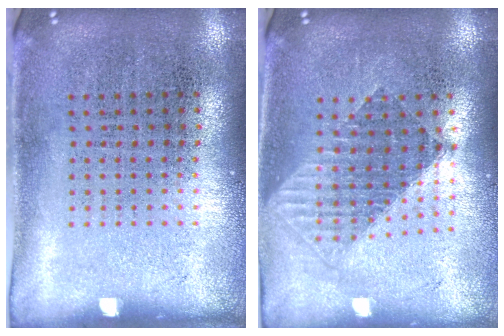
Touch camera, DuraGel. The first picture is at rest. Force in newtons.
{"total": 1.5, "press": 1.3, "slide": 0.8}